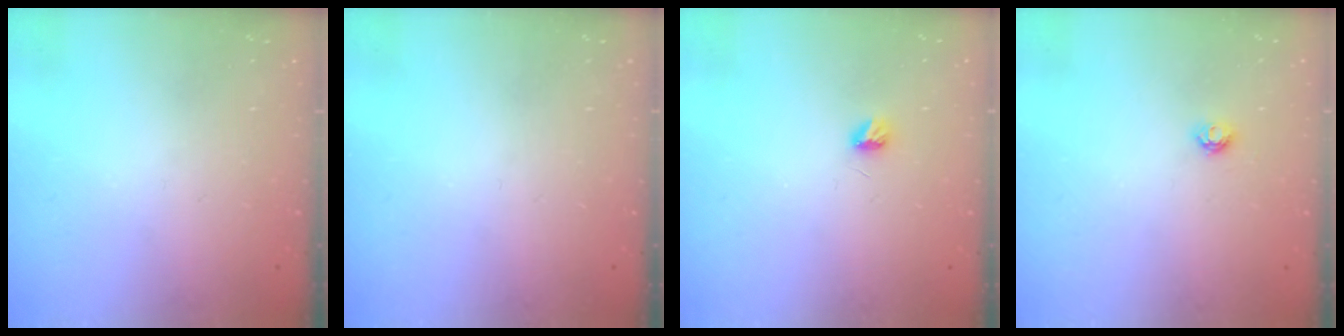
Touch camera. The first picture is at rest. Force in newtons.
{"total": 0.0}
{"total": 3.8, "press": 3.7, "slide": 0.5}
{"total": 3.6, "press": 3.5, "slide": 0.3}